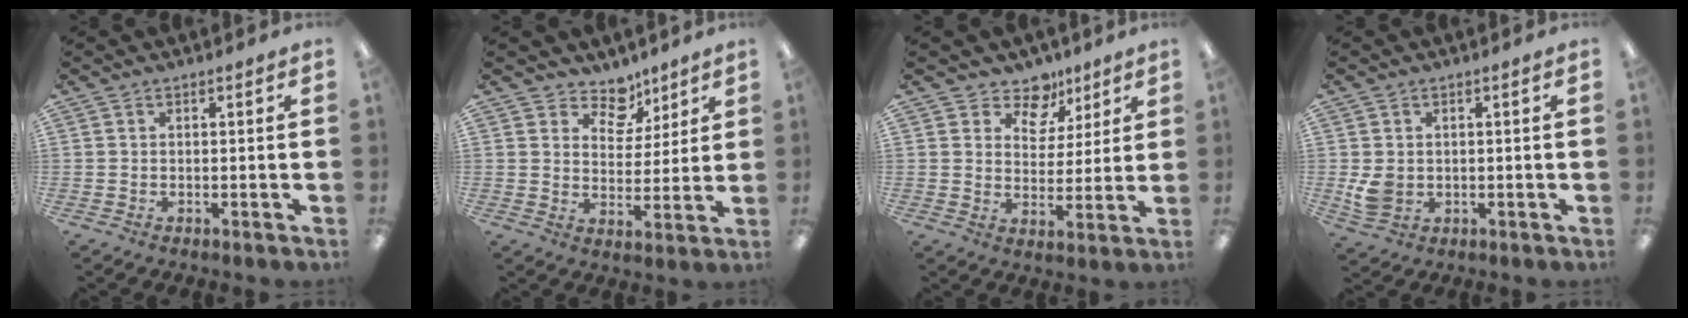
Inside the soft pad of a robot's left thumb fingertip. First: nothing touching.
{"total": 8.5, "force": [6.3, 5.3, 1.8], "torque": [-0.028, -0.046, 0.116]}
{"total": 9.8, "force": [7.0, 6.4, 2.5], "torque": [-0.046, -0.043, 0.130]}
{"total": 5.2, "force": [0.5, 4.3, 2.9], "torque": [-0.050, -0.001, 0.009]}